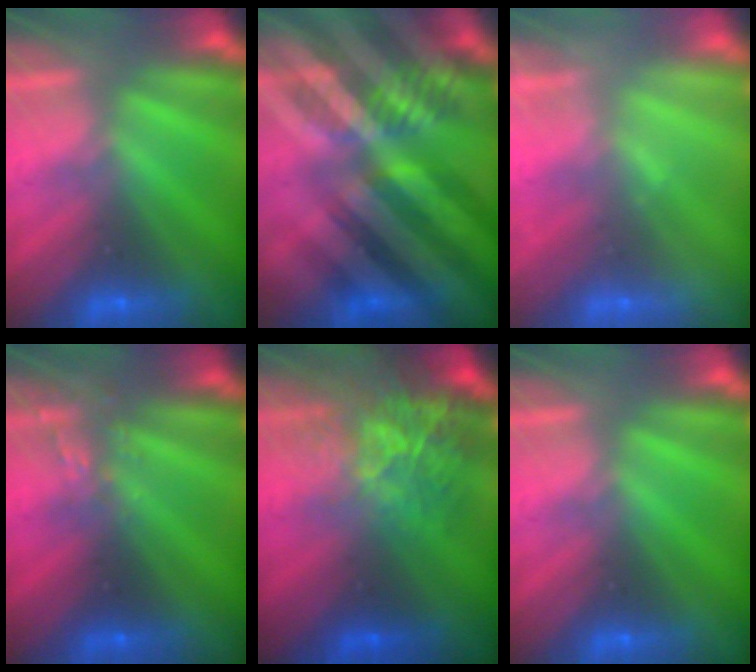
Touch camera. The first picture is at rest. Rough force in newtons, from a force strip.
{"total": 6.9}
{"total": 2.2}
{"total": 2.6}
{"total": 7.2}
{"total": 0.0}